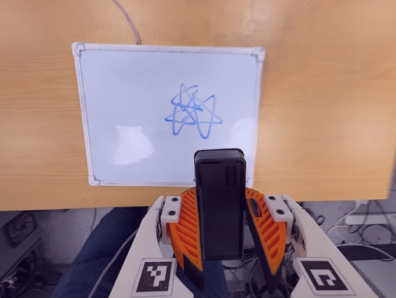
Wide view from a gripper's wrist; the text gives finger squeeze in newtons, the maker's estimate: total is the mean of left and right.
{"total": 5.0, "left": 4.9, "right": 5.1}